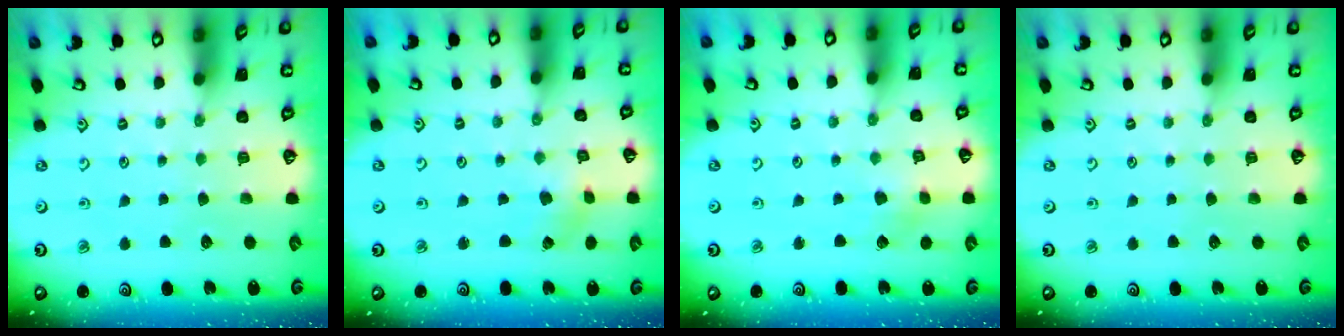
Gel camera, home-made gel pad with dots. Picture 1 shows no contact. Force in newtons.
{"total": 1.2, "press": 1.2, "slide": 0.2}
{"total": 2.4, "press": 2.3, "slide": 0.6}
{"total": 0.0}